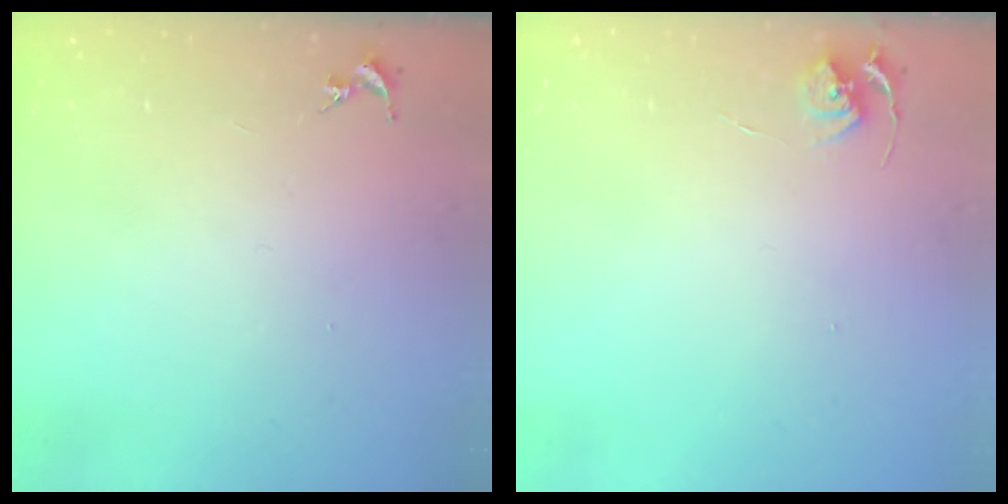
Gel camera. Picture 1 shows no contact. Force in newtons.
{"total": 5.3, "press": 5.2, "slide": 0.6}